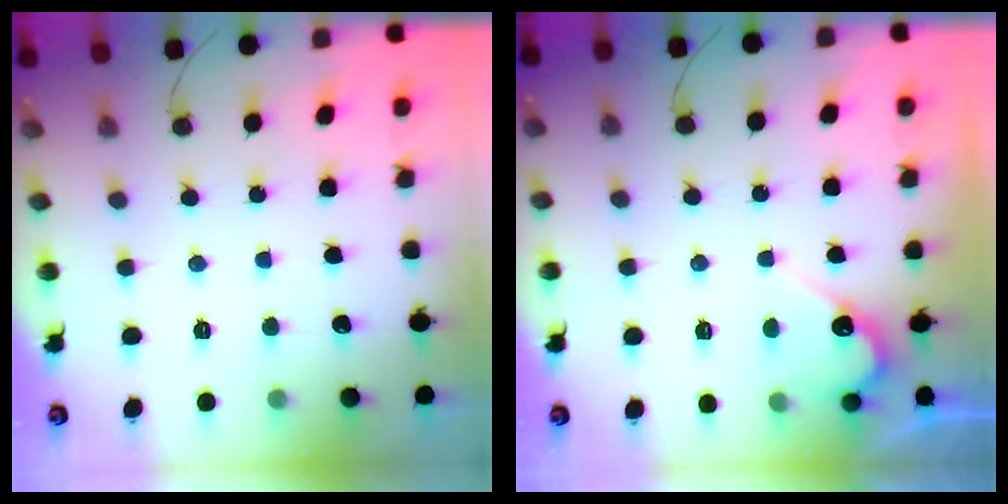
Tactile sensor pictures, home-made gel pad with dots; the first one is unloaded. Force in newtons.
{"total": 5.7, "press": 5.7, "slide": 0.6}